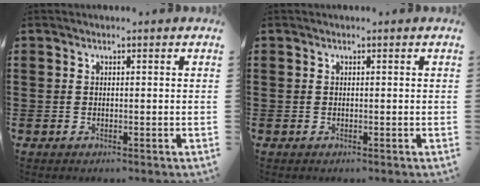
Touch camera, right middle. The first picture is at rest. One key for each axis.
{"total": 0.0}